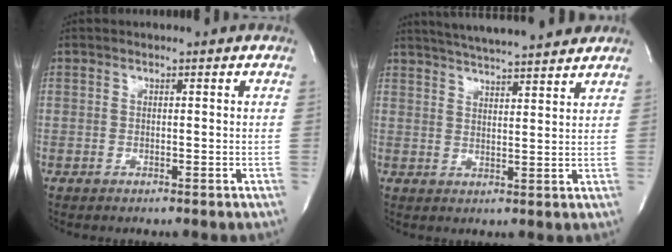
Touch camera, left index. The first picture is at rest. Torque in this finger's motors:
{"motor_torque": [0.05, -0.17, 0.25, 0.06]}